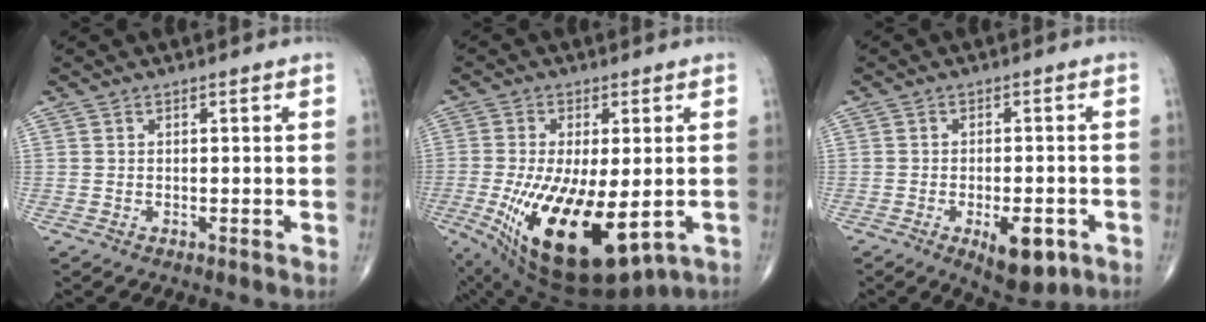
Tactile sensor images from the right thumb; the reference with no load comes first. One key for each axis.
{"total": 19.8, "fx": -5.0, "fy": 8.2, "fz": 17.3, "tx": -0.314, "ty": -0.031, "tz": -0.056}
{"total": 8.3, "fx": -3.5, "fy": 3.5, "fz": 6.6, "tx": -0.084, "ty": 0.003, "tz": -0.040}